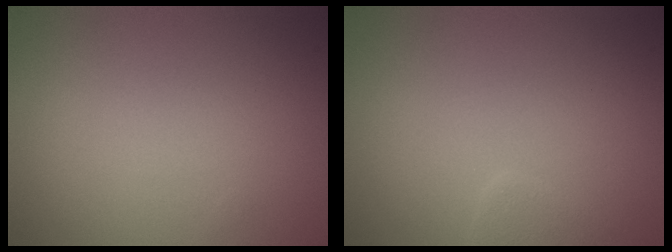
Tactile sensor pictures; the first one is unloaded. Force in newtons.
{"total": 1.3, "press": 1.3, "slide": 0.1}